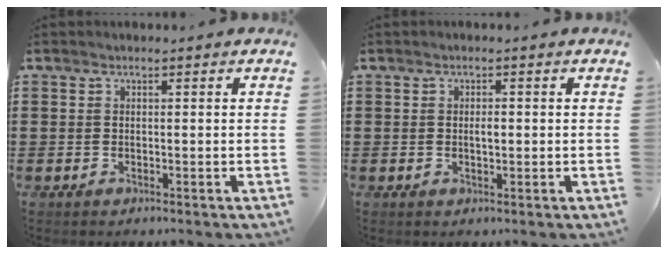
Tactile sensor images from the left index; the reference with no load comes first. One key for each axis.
{"total": 1.4, "fx": 0.1, "fy": 0.5, "fz": 1.3, "tx": -0.028, "ty": 0.002, "tz": 0.000}